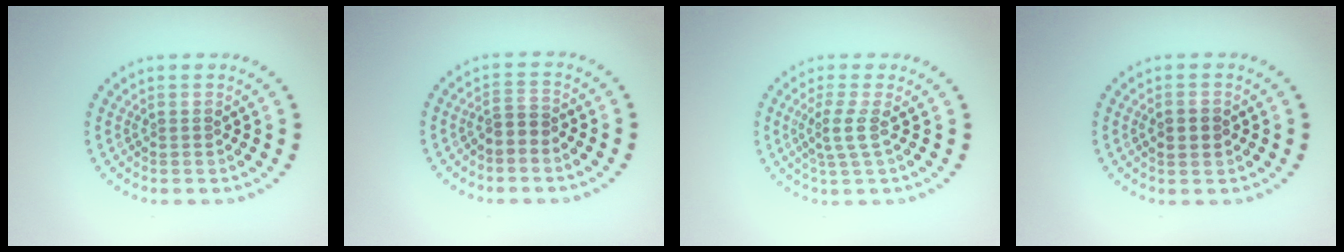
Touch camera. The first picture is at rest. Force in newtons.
{"total": 1.7, "press": 1.4, "slide": 1.0}
{"total": 2.1, "press": 1.6, "slide": 1.4}
{"total": 2.4, "press": 2.4, "slide": 0.1}